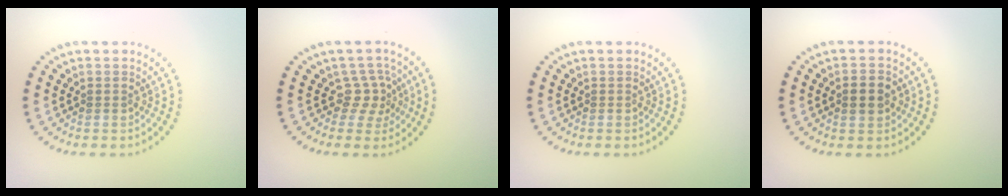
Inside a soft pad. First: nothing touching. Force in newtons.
{"total": 2.4, "press": 1.6, "slide": 1.8}
{"total": 0.0}
{"total": 2.5, "press": 2.5, "slide": 0.2}